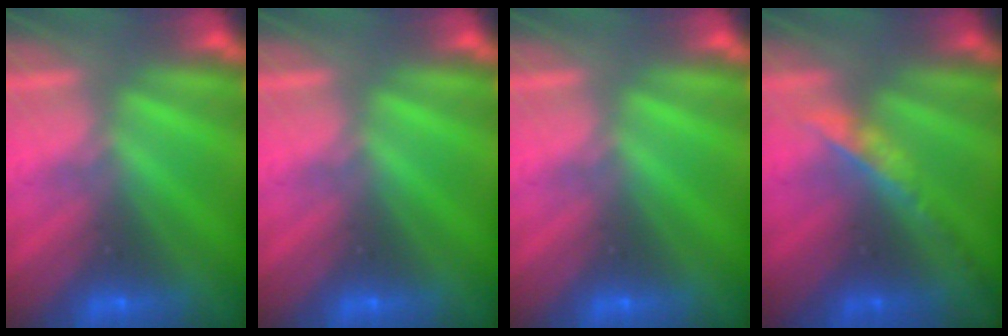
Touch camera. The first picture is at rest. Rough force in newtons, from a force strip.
{"total": 0.0}
{"total": 0.0}
{"total": 2.4}